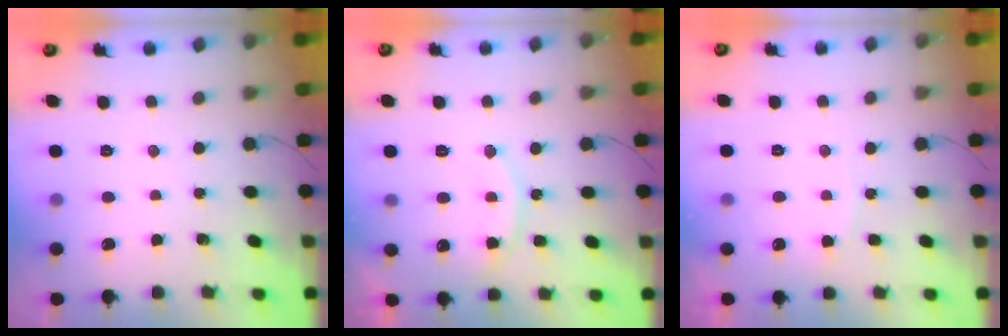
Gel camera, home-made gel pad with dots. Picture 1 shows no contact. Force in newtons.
{"total": 13.6, "press": 13.5, "slide": 1.0}
{"total": 5.6, "press": 5.6, "slide": 0.5}